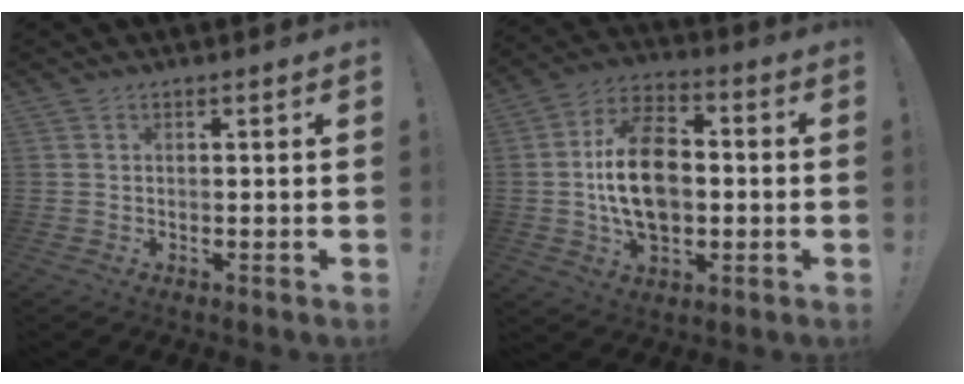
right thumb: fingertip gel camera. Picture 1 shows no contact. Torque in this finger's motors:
{"motor_torque": [2.44, 2.35, 1.73, -0.64, 0.16]}